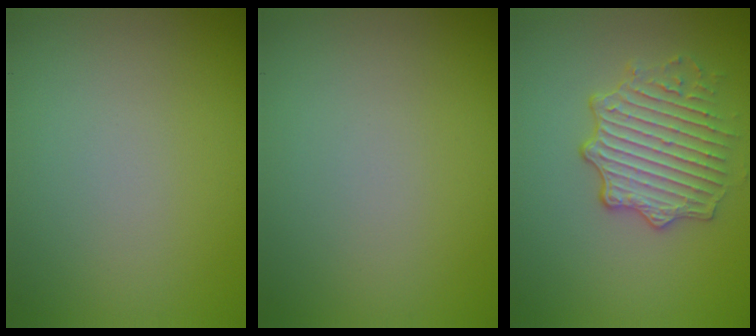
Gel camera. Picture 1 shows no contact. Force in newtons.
{"total": 0.0}
{"total": 4.0, "press": 3.7, "slide": 1.6}